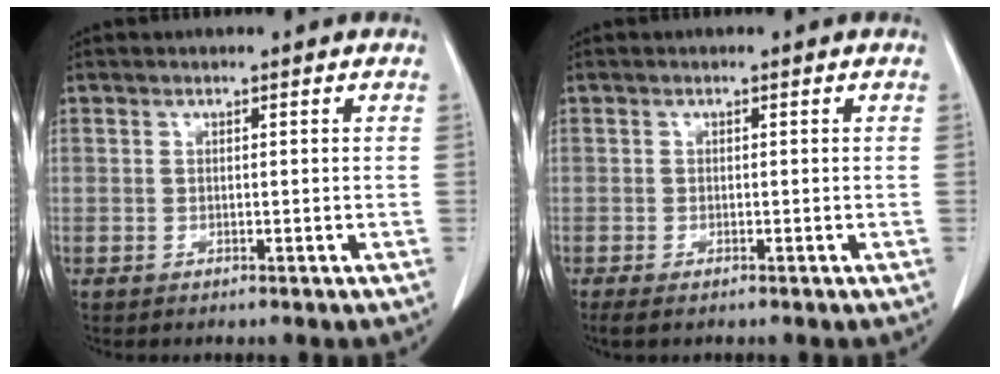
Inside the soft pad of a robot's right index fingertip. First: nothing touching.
{"total": 2.5, "force": [-1.5, 1.2, 1.7], "torque": [-0.039, -0.007, -0.023]}